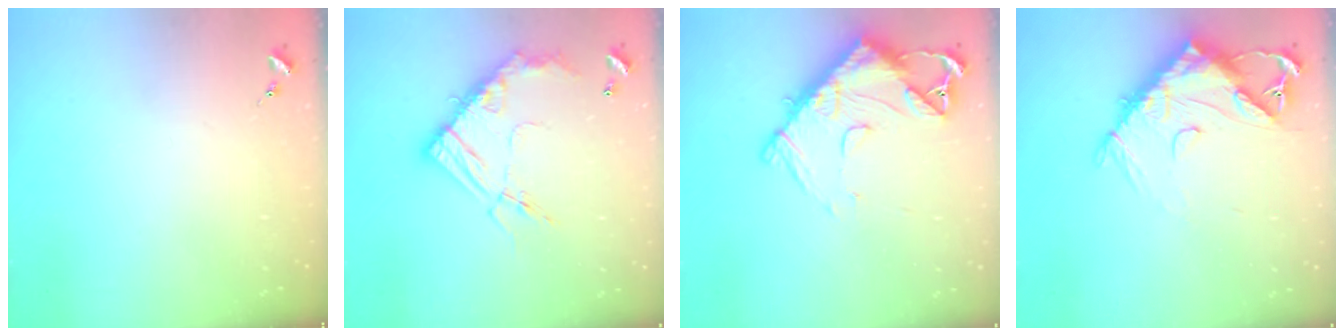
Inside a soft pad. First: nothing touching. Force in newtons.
{"total": 17.2, "press": 17.1, "slide": 1.4}
{"total": 15.0, "press": 14.9, "slide": 1.6}
{"total": 14.3, "press": 14.2, "slide": 1.3}